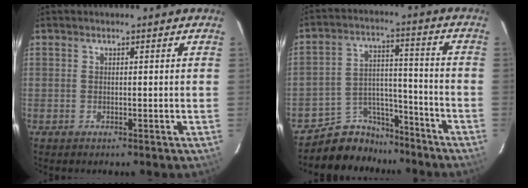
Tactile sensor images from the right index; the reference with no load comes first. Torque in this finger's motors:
{"motor_torque": [0.55, -0.78, -0.12, -0.09]}